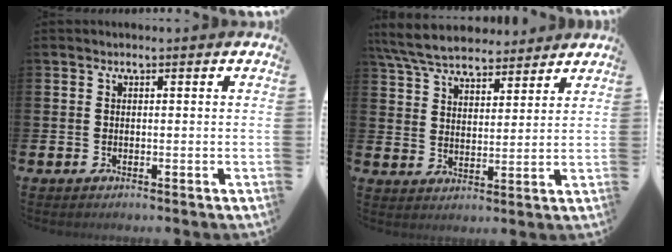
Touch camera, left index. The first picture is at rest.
{"total": 7.2, "force": [6.7, 1.9, 1.7], "torque": [-0.061, -0.028, 0.123]}